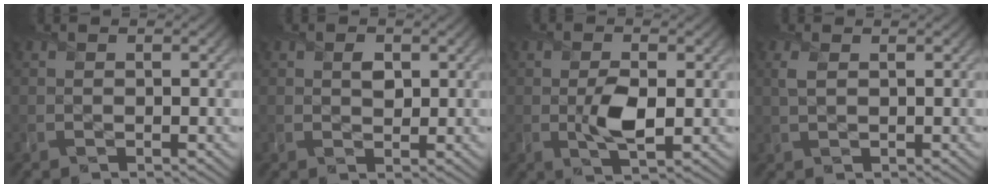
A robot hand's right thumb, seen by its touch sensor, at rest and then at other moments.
{"total": 1.9, "force": [0.7, 1.4, 1.0], "torque": [-0.016, -0.005, 0.010]}
{"total": 4.6, "force": [-0.3, 2.4, 3.9], "torque": [-0.082, -0.007, -0.003]}
{"total": 1.5, "force": [0.7, 0.7, 1.2], "torque": [-0.036, 0.004, 0.014]}